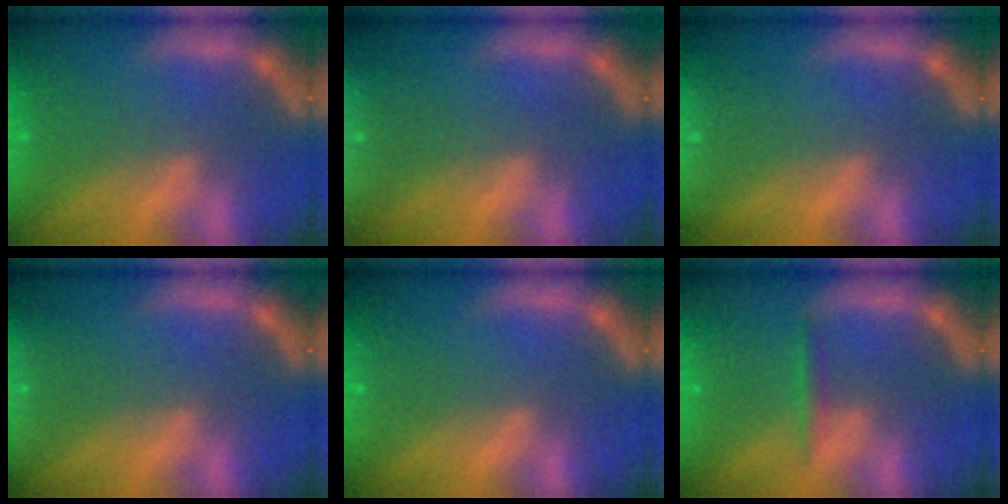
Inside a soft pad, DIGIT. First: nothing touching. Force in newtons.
{"total": 10.0}
{"total": 1.9}
{"total": 2.4}
{"total": 0.9}
{"total": 1.4}